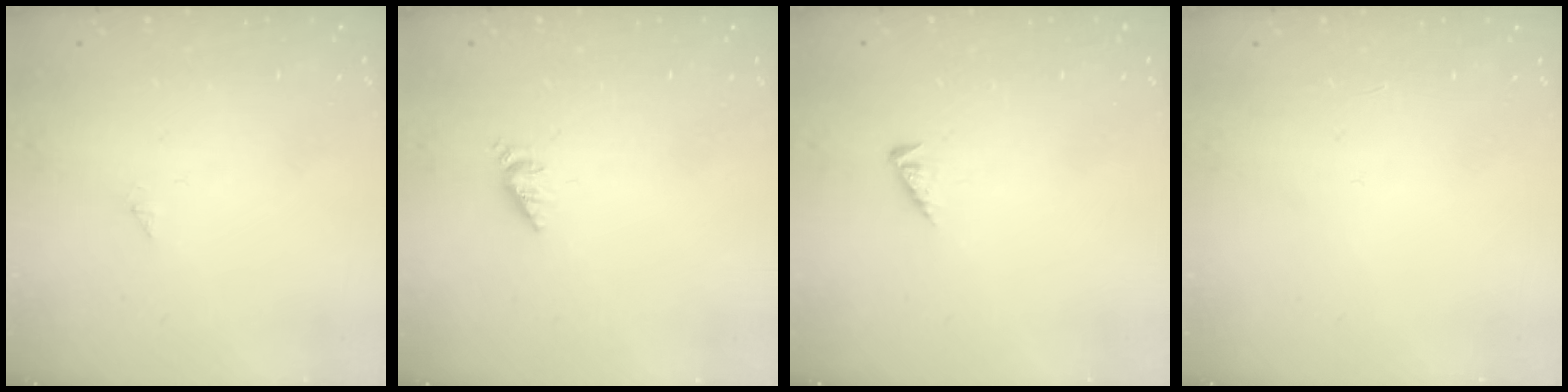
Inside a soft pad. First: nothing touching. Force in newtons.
{"total": 2.6, "press": 2.6, "slide": 0.3}
{"total": 2.0, "press": 1.9, "slide": 0.3}
{"total": 0.0}